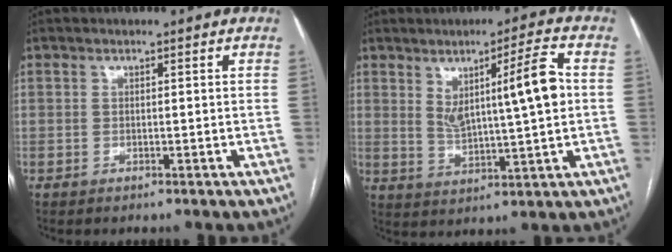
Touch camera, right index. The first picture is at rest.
{"total": 9.4, "force": [2.2, 0.4, 9.1], "torque": [-0.151, 0.004, 0.040]}